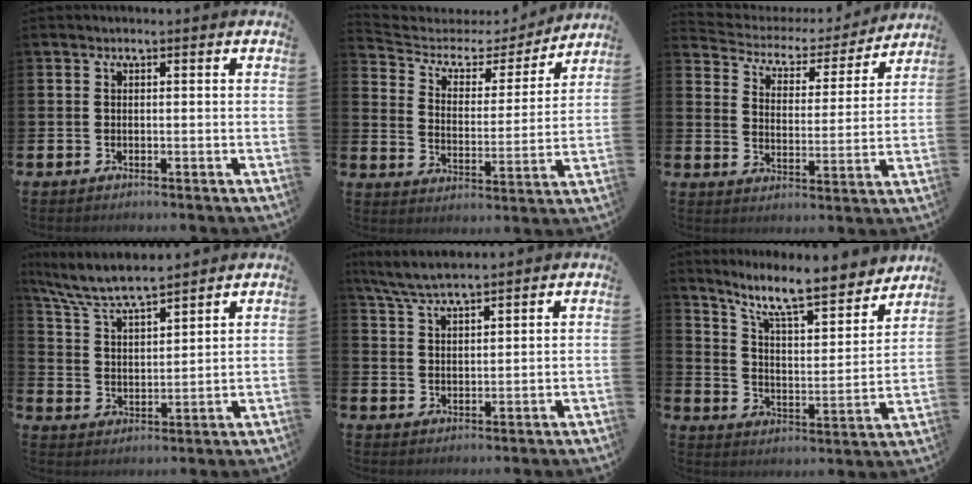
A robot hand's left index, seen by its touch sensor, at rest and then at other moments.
{"total": 5.2, "force": [4.1, 2.8, 1.5], "torque": [-0.059, -0.033, 0.062]}
{"total": 4.2, "force": [3.6, 1.9, 0.7], "torque": [-0.042, -0.032, 0.053]}
{"total": 7.4, "force": [6.9, 1.0, 2.5], "torque": [-0.077, -0.036, 0.123]}
{"total": 5.6, "force": [5.2, 0.7, 1.9], "torque": [-0.056, -0.015, 0.096]}
{"total": 10.5, "force": [9.3, 1.7, 4.7], "torque": [-0.109, -0.065, 0.156]}